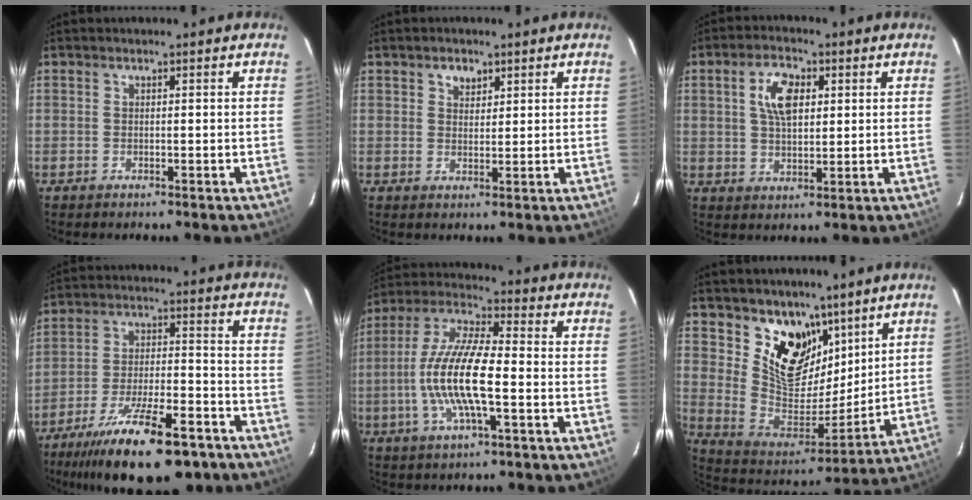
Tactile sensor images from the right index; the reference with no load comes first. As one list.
[{"total": 2.6, "force": [1.5, 1.9, 1.0], "torque": [-0.011, 0.006, 0.026]}, {"total": 7.2, "force": [2.1, 3.9, 5.7], "torque": [-0.105, 0.014, 0.041]}, {"total": 19.9, "force": [-14.3, 5.7, 12.6], "torque": [-0.229, -0.029, -0.216]}, {"total": 14.1, "force": [-2.9, 3.4, 13.4], "torque": [-0.272, -0.001, -0.060]}, {"total": 15.9, "force": [10.2, 10.1, 6.9], "torque": [-0.141, -0.017, 0.197]}]